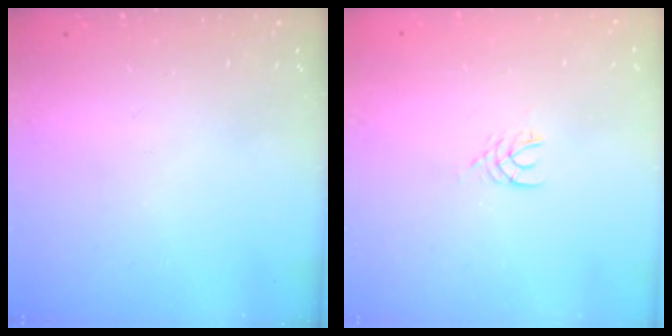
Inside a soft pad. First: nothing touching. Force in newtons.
{"total": 2.5, "press": 2.5, "slide": 0.4}